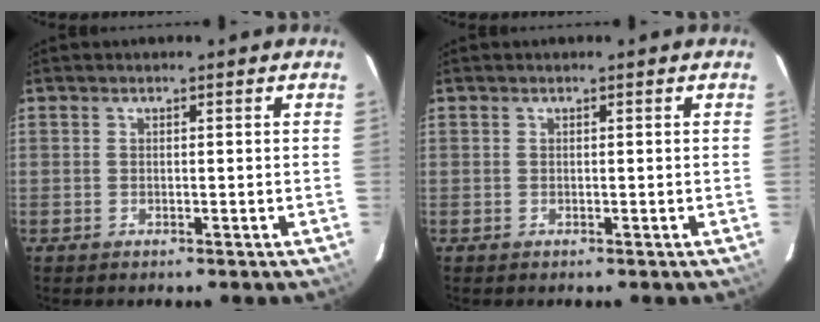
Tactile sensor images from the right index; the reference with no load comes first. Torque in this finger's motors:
{"motor_torque": [0.00, 0.00, 0.01, 0.00]}